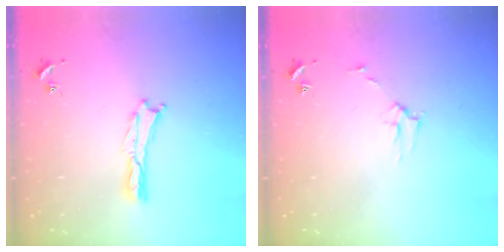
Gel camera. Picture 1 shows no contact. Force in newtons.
{"total": 2.7, "press": 2.7, "slide": 0.3}